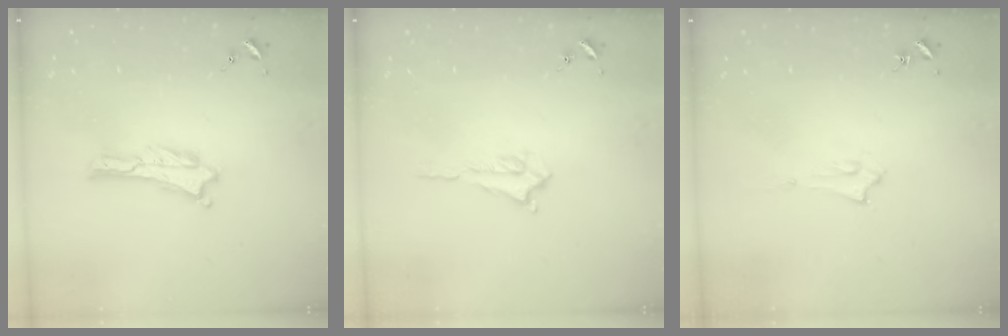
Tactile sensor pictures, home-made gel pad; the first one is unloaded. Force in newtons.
{"total": 0.7, "press": 0.7, "slide": 0.2}
{"total": 1.5, "press": 1.5, "slide": 0.2}